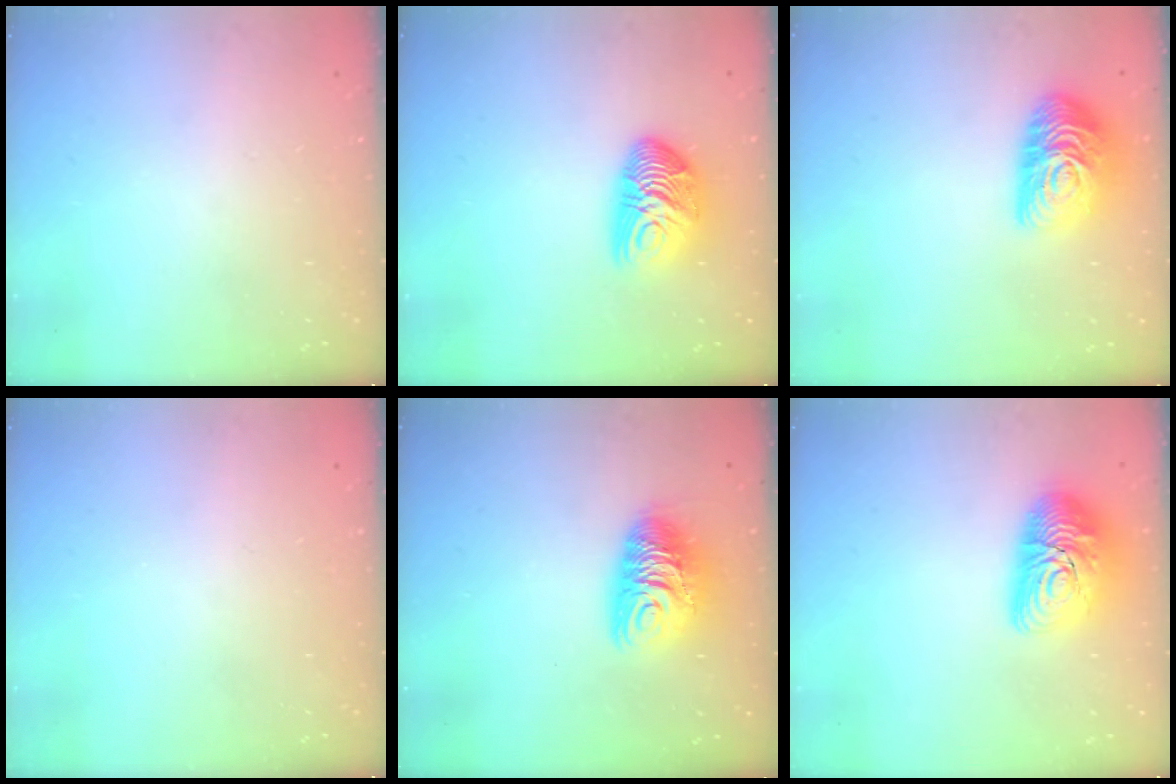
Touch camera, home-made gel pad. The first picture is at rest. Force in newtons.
{"total": 11.1, "press": 11.1, "slide": 0.6}
{"total": 14.7, "press": 14.7, "slide": 0.8}
{"total": 0.0}
{"total": 9.5, "press": 9.5, "slide": 1.0}
{"total": 14.2, "press": 14.1, "slide": 0.9}